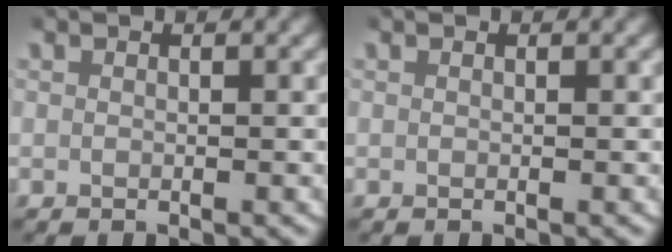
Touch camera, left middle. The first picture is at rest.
{"total": 0.0}